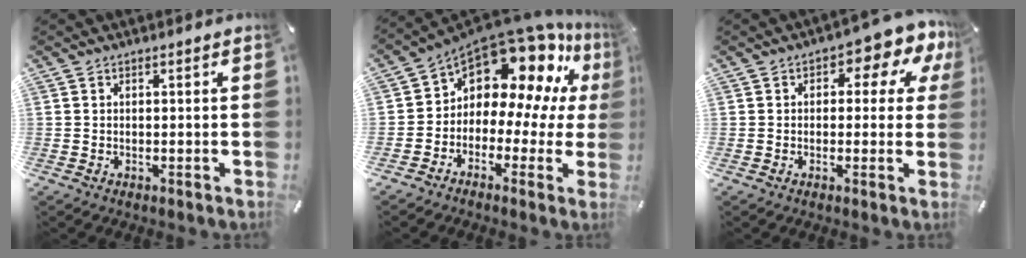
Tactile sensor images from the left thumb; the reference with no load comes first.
{"total": 13.1, "force": [9.2, 7.1, 6.0], "torque": [-0.108, -0.095, 0.158]}
{"total": 7.5, "force": [2.6, 4.0, 5.8], "torque": [-0.070, -0.016, 0.036]}